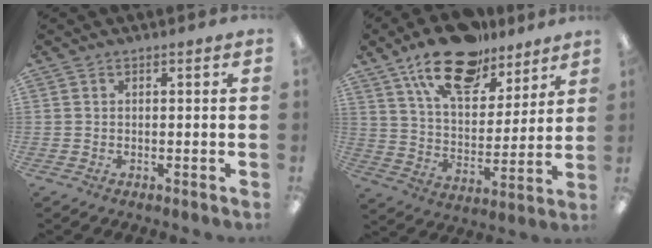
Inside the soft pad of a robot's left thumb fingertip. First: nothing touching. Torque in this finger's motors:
{"motor_torque": [0.37, 0.44, 1.27, -1.50, 0.09]}